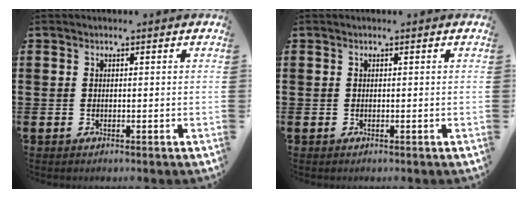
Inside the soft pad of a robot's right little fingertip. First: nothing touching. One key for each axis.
{"total": 0.0}